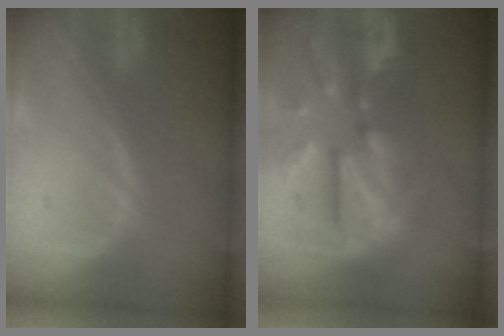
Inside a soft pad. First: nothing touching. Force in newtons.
{"total": 12.0, "press": 10.5, "slide": 5.9}